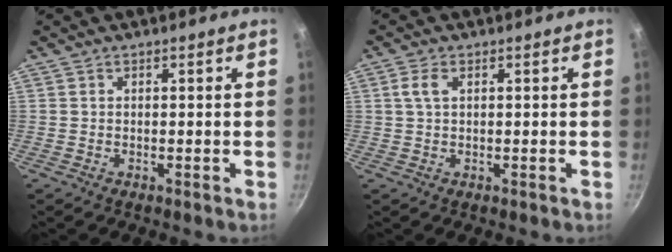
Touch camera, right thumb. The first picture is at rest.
{"total": 2.7, "force": [0.8, 1.4, 2.2], "torque": [-0.046, 0.006, 0.017]}